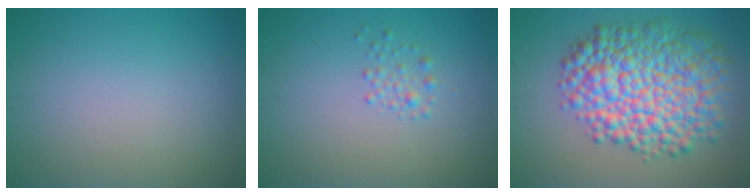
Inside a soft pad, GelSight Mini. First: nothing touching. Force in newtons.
{"total": 1.2, "press": 1.2, "slide": 0.0}
{"total": 10.5, "press": 10.5, "slide": 0.2}